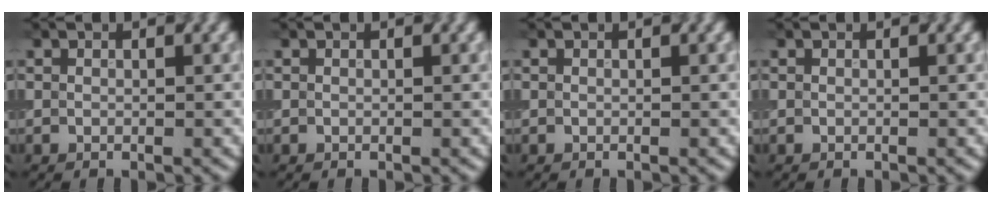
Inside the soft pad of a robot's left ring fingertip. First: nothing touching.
{"total": 0.0}
{"total": 0.0}
{"total": 0.0}